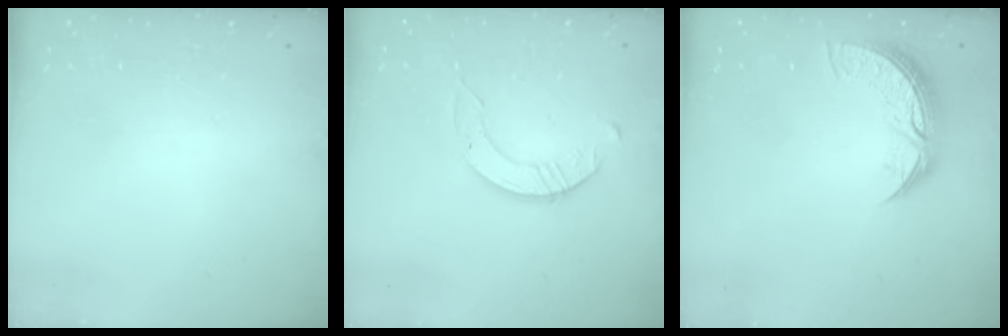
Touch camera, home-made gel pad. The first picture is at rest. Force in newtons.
{"total": 3.4, "press": 3.3, "slide": 0.4}
{"total": 7.9, "press": 7.9, "slide": 0.6}